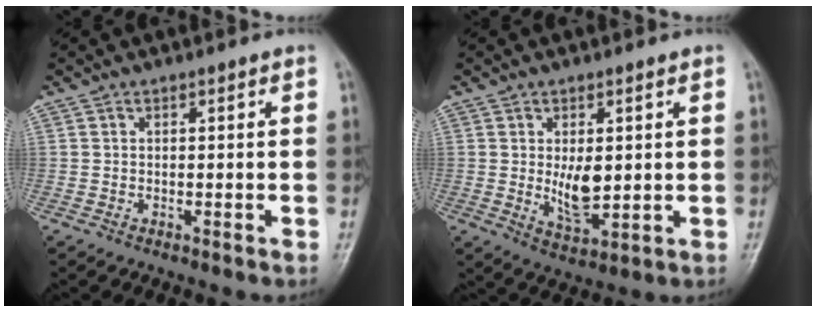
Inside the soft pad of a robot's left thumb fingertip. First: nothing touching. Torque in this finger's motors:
{"motor_torque": [0.93, 0.99, 0.87, -0.27, 0.11]}